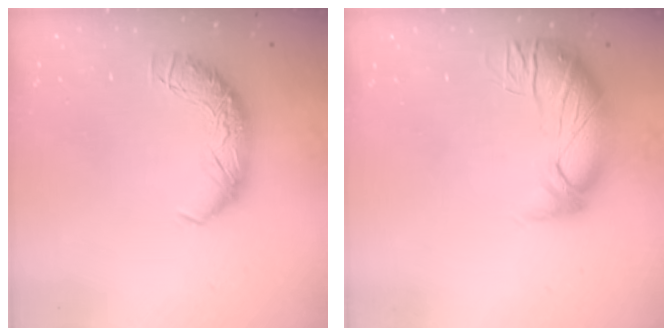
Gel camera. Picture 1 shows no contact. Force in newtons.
{"total": 2.7, "press": 1.2, "slide": 2.4}